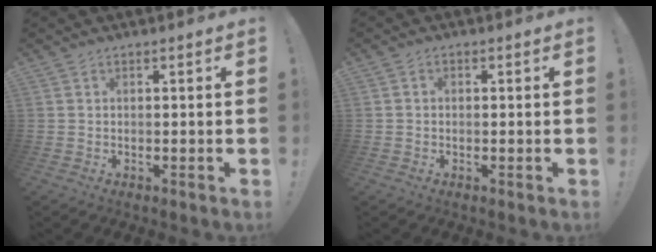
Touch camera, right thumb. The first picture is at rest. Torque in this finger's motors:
{"motor_torque": [-0.49, 0.13, 0.03, 0.00, 0.10]}